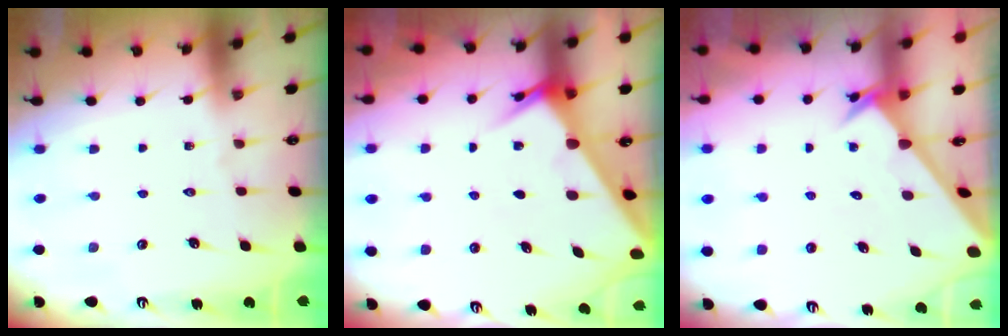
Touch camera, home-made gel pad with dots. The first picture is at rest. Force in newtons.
{"total": 4.2, "press": 4.2, "slide": 0.3}
{"total": 2.4, "press": 2.4, "slide": 0.2}